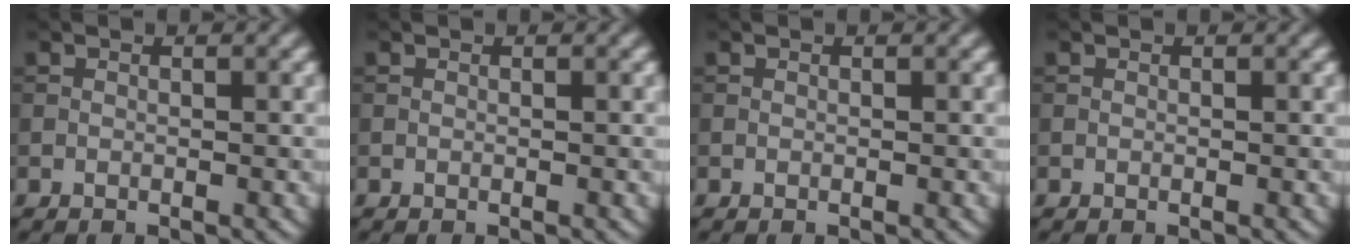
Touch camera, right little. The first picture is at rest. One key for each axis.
{"total": 0.0}
{"total": 0.0}
{"total": 0.0}